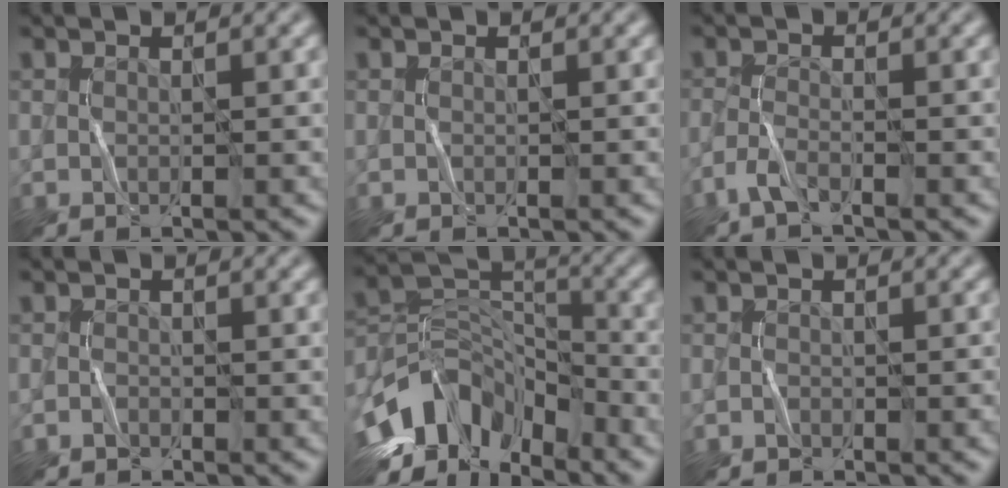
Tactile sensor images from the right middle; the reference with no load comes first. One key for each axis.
{"total": 0.0}
{"total": 1.7, "fx": -1.6, "fy": 0.1, "fz": 0.6, "tx": -0.016, "ty": 0.006, "tz": -0.039}
{"total": 0.7, "fx": -0.6, "fy": 0.0, "fz": -0.4, "tx": 0.006, "ty": 0.008, "tz": -0.013}
{"total": 8.5, "fx": -5.3, "fy": 4.8, "fz": 4.5, "tx": -0.079, "ty": 0.009, "tz": -0.113}
{"total": 1.0, "fx": -1.0, "fy": 0.1, "fz": 0.3, "tx": 0.000, "ty": 0.013, "tz": -0.016}